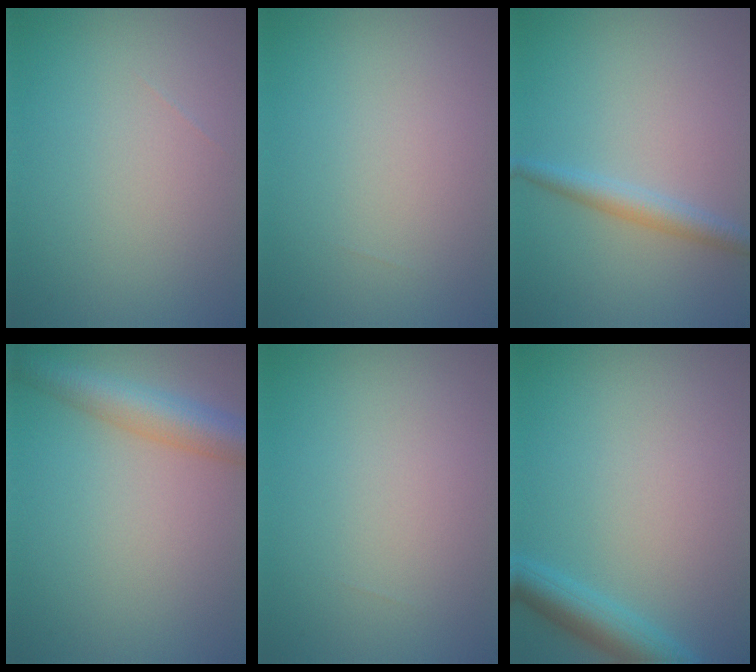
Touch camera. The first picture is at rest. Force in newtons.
{"total": 0.0}
{"total": 2.3, "press": 2.3, "slide": 0.0}
{"total": 5.1, "press": 5.1, "slide": 0.2}
{"total": 0.0}
{"total": 3.4, "press": 3.4, "slide": 0.2}